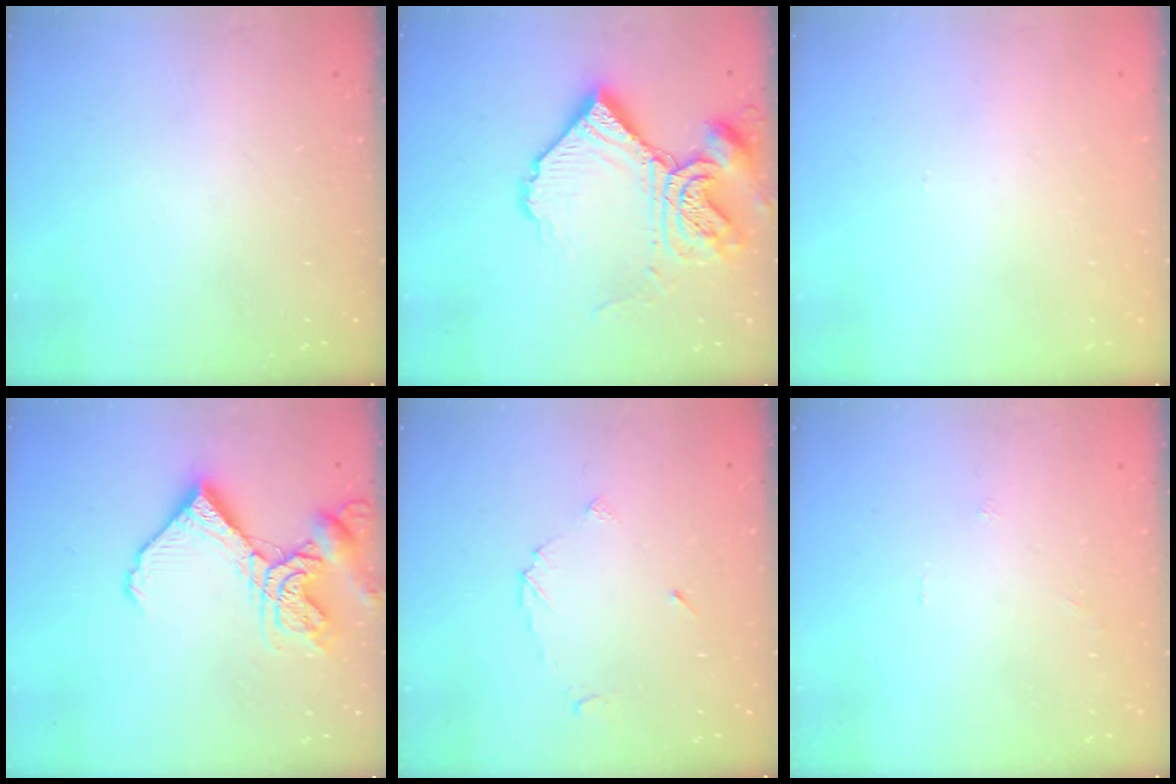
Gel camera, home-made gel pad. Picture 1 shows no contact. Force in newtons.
{"total": 19.3, "press": 19.2, "slide": 1.9}
{"total": 0.5, "press": 0.5, "slide": 0.2}
{"total": 14.5, "press": 14.4, "slide": 1.6}
{"total": 3.7, "press": 3.7, "slide": 0.4}
{"total": 0.0}